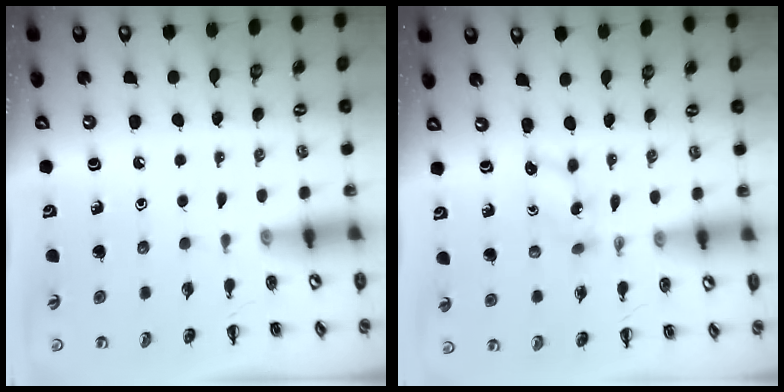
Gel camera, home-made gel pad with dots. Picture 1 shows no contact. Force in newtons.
{"total": 3.0, "press": 2.9, "slide": 0.9}